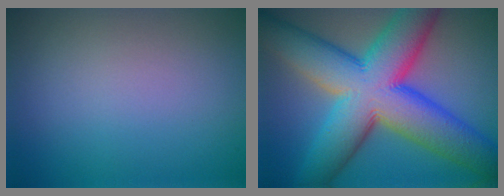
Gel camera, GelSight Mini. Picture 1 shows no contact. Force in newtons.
{"total": 15.4, "press": 15.4, "slide": 0.6}